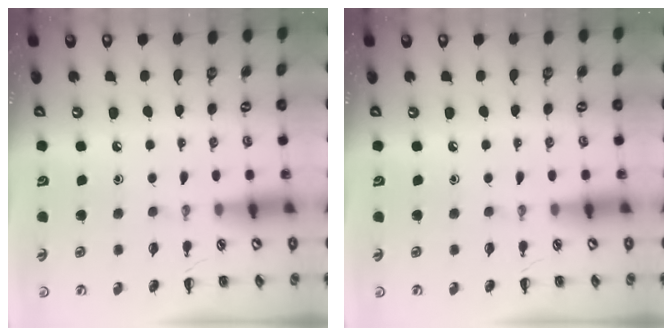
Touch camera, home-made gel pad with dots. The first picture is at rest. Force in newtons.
{"total": 0.0}